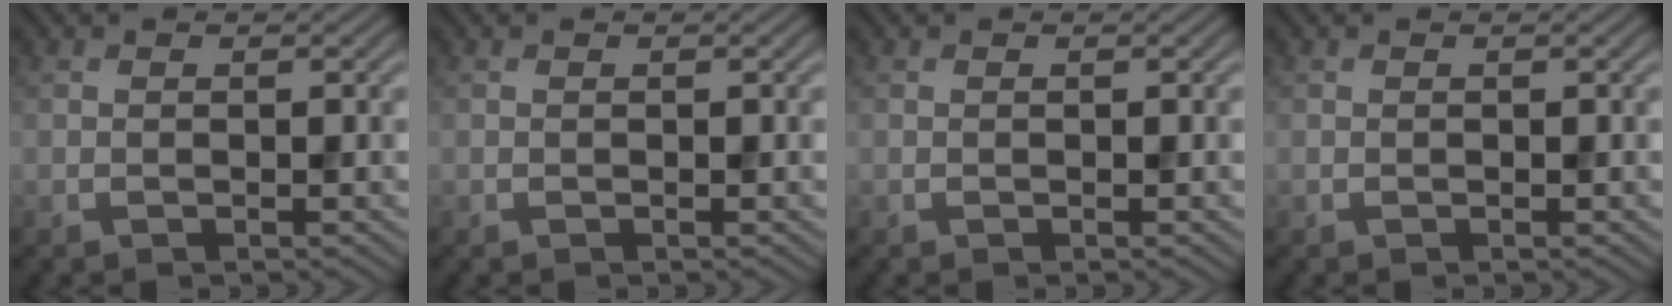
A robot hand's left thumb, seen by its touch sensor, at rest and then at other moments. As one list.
[{"total": 0.0}, {"total": 0.0}, {"total": 0.0}]